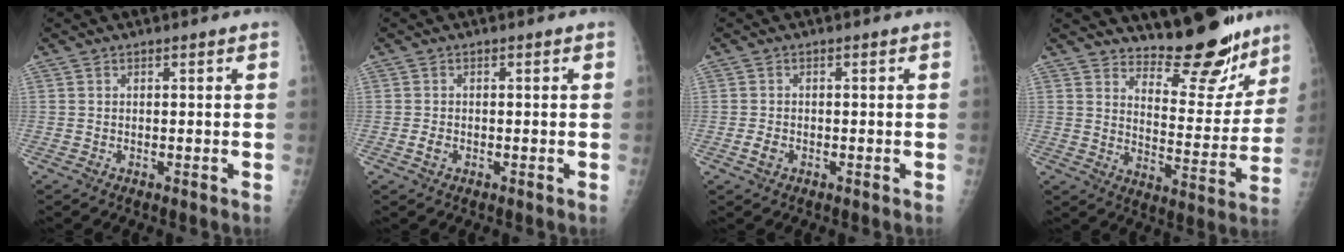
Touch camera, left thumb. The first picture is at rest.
{"total": 1.4, "force": [-0.5, 1.0, 0.9], "torque": [-0.016, 0.001, -0.009]}
{"total": 1.8, "force": [-0.7, 1.3, 1.1], "torque": [-0.018, 0.002, -0.012]}
{"total": 15.6, "force": [13.6, 4.9, 5.9], "torque": [-0.035, -0.117, 0.190]}